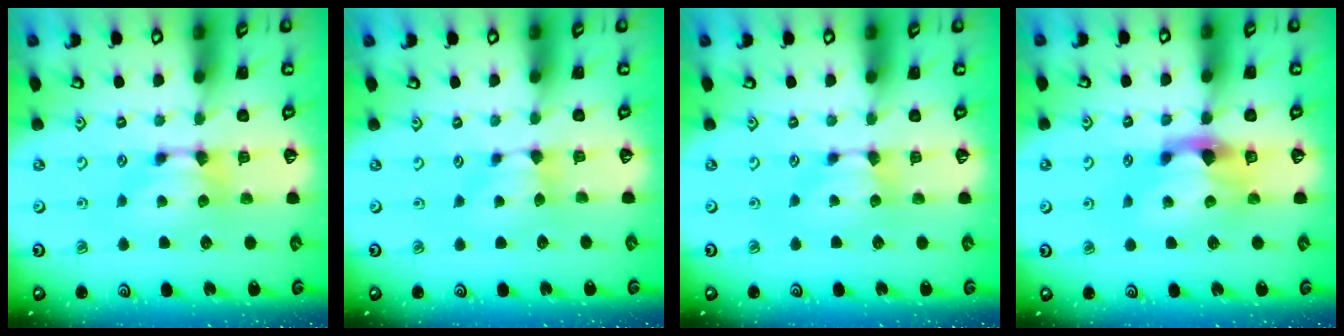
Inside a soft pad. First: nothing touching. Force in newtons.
{"total": 1.3, "press": 1.2, "slide": 0.6}
{"total": 0.9, "press": 0.8, "slide": 0.3}
{"total": 3.1, "press": 2.8, "slide": 1.3}